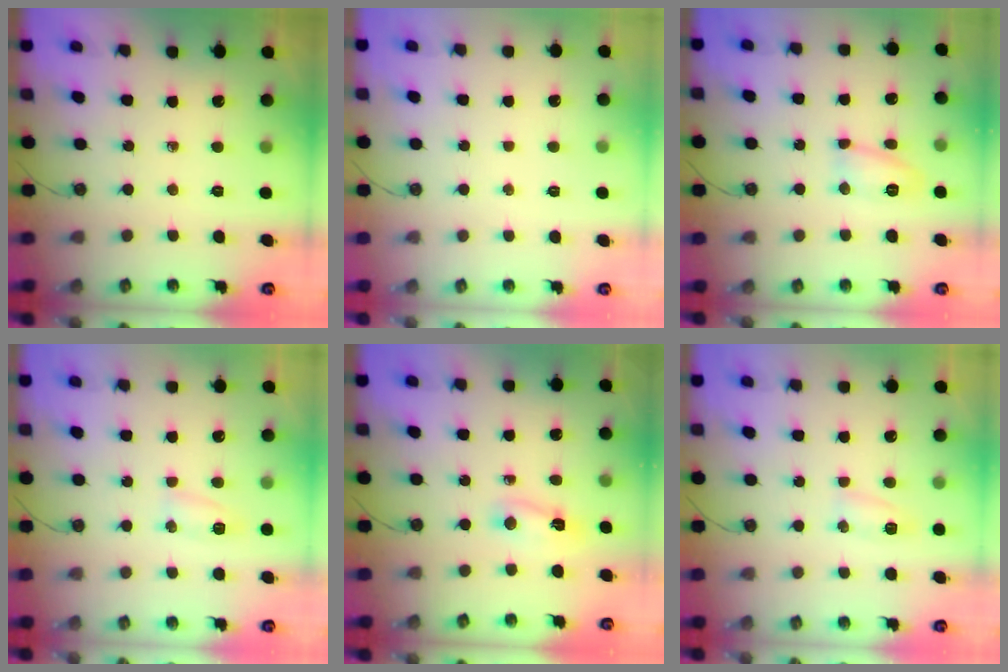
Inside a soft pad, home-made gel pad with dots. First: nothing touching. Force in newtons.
{"total": 1.3, "press": 1.3, "slide": 0.1}
{"total": 7.9, "press": 7.9, "slide": 0.5}
{"total": 11.5, "press": 6.0, "slide": 9.8}
{"total": 2.8, "press": 2.7, "slide": 0.6}
{"total": 11.5, "press": 6.0, "slide": 9.8}